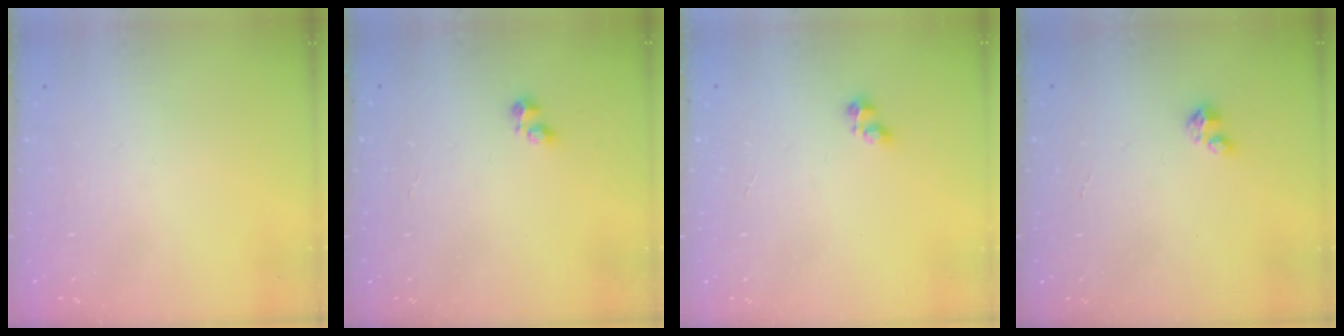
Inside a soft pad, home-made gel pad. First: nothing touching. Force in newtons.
{"total": 2.2, "press": 2.1, "slide": 0.7}
{"total": 2.4, "press": 2.3, "slide": 0.5}
{"total": 3.2, "press": 3.1, "slide": 0.5}